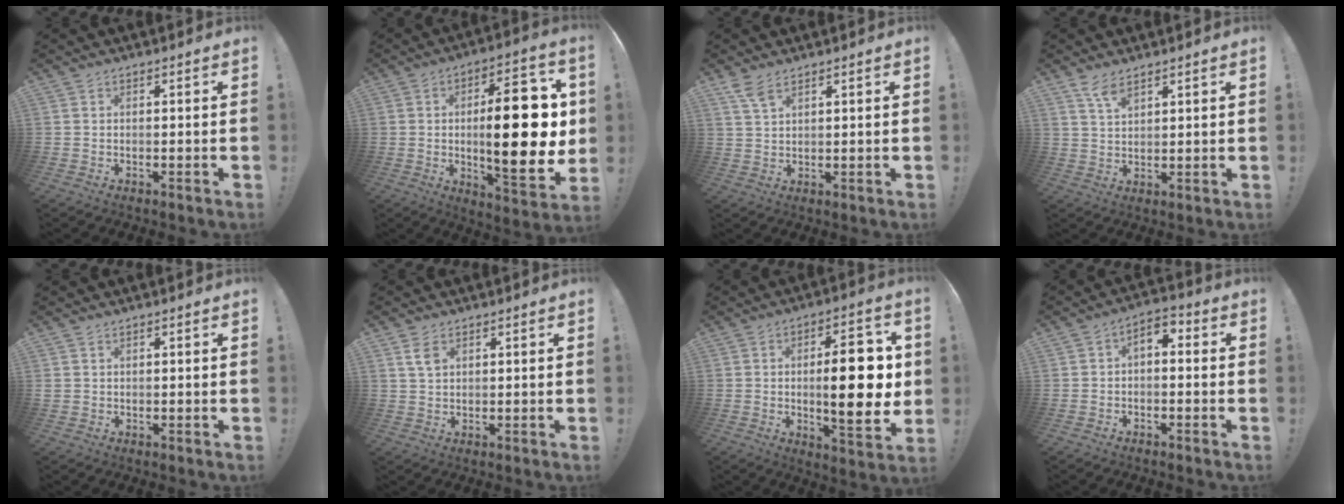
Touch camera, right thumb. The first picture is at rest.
{"total": 24.1, "force": [1.5, 8.2, 22.5], "torque": [-0.339, -0.007, 0.026]}
{"total": 4.8, "force": [3.4, 1.4, 3.1], "torque": [-0.057, -0.017, 0.063]}
{"total": 5.1, "force": [3.8, 1.5, 3.1], "torque": [-0.052, -0.025, 0.067]}
{"total": 1.3, "force": [0.7, 1.0, 0.5], "torque": [-0.014, 0.004, 0.015]}
{"total": 3.9, "force": [1.9, 2.3, 2.5], "torque": [-0.039, -0.006, 0.036]}
{"total": 17.6, "force": [0.9, 5.6, 16.6], "torque": [-0.232, -0.005, 0.010]}
{"total": 4.0, "force": [-2.0, 2.3, 2.7], "torque": [-0.043, 0.016, -0.034]}